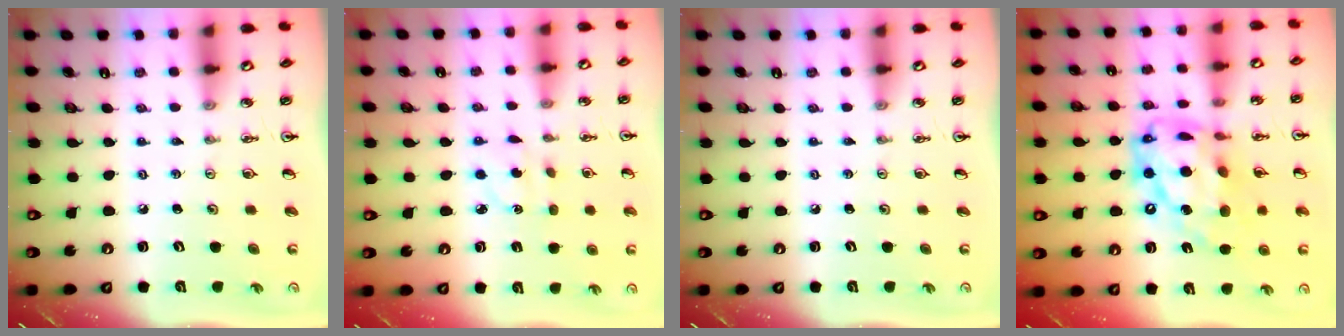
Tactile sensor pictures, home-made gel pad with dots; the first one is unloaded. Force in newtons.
{"total": 3.5, "press": 3.4, "slide": 0.8}
{"total": 0.0}
{"total": 20.8, "press": 20.7, "slide": 2.1}